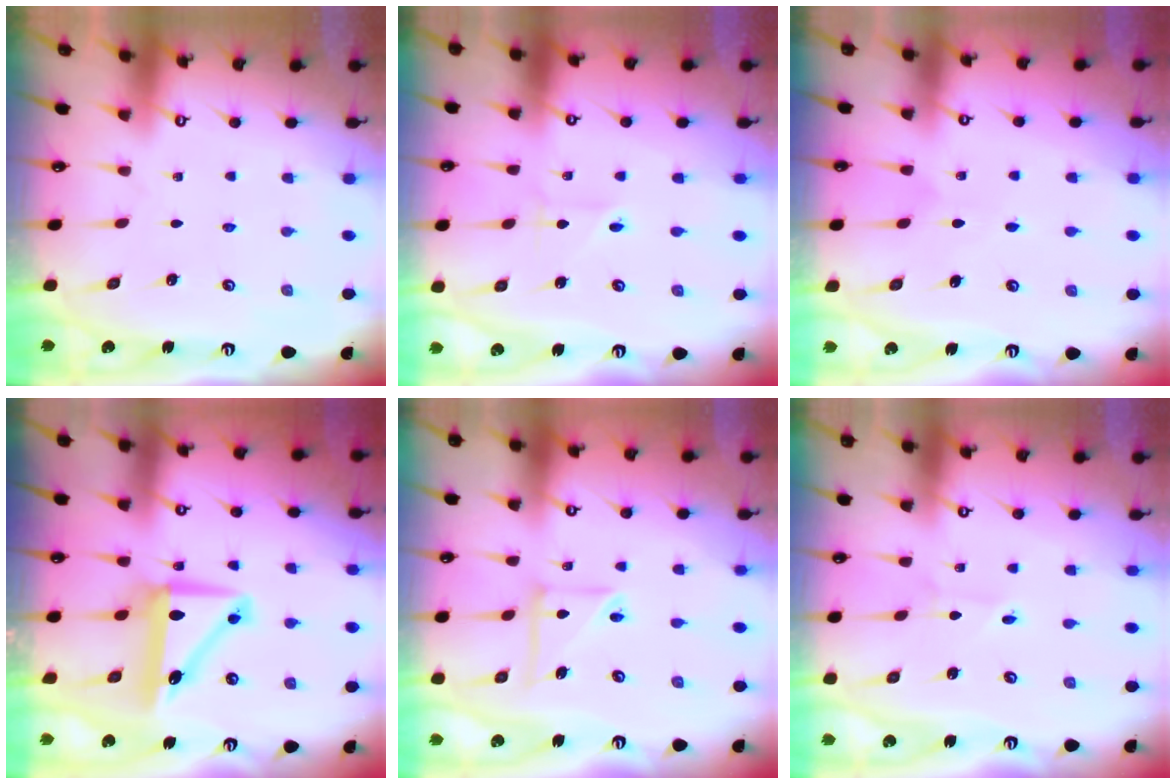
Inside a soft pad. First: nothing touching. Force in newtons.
{"total": 2.7, "press": 2.7, "slide": 0.1}
{"total": 5.3, "press": 5.2, "slide": 0.7}
{"total": 9.9, "press": 9.6, "slide": 2.1}
{"total": 10.3, "press": 10.2, "slide": 1.4}
{"total": 2.0, "press": 2.0, "slide": 0.1}